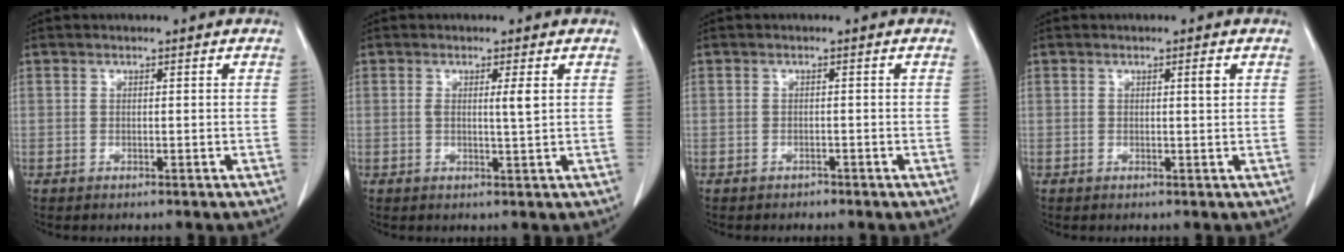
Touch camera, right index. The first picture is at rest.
{"total": 2.2, "force": [0.5, -0.3, 2.1], "torque": [-0.037, -0.002, 0.007]}
{"total": 0.8, "force": [-0.7, 0.4, 0.0], "torque": [-0.005, 0.000, -0.013]}
{"total": 1.1, "force": [0.4, 0.0, 1.0], "torque": [-0.018, 0.000, 0.006]}